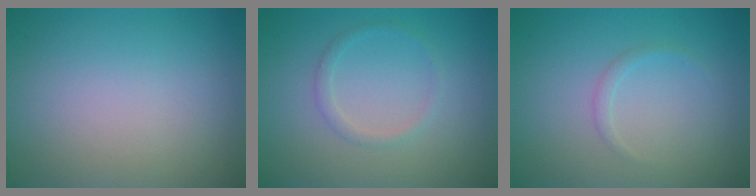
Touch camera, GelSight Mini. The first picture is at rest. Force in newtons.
{"total": 1.2, "press": 1.2, "slide": 0.0}
{"total": 0.8, "press": 0.8, "slide": 0.1}